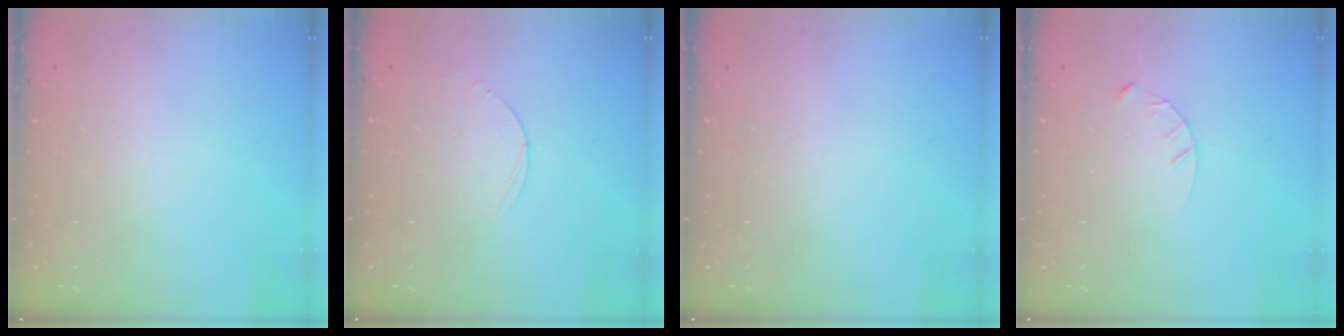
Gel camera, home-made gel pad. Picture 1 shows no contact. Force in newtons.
{"total": 3.0, "press": 3.0, "slide": 0.3}
{"total": 0.0}
{"total": 3.4, "press": 3.4, "slide": 0.3}